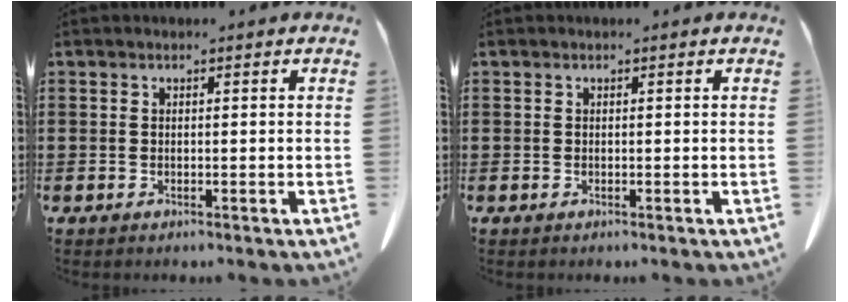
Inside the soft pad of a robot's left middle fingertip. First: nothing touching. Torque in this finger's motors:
{"motor_torque": [-0.39, -0.02, 0.03, -0.01]}